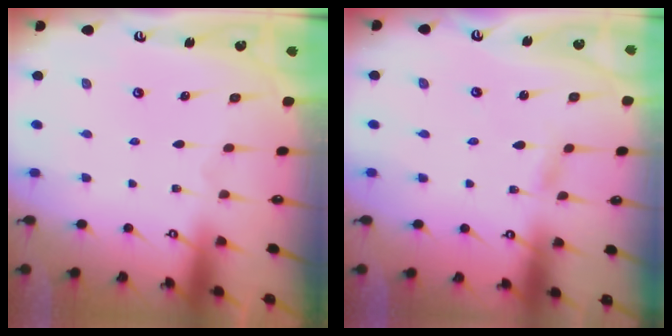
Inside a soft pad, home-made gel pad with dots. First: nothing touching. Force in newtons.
{"total": 2.1, "press": 2.1, "slide": 0.2}